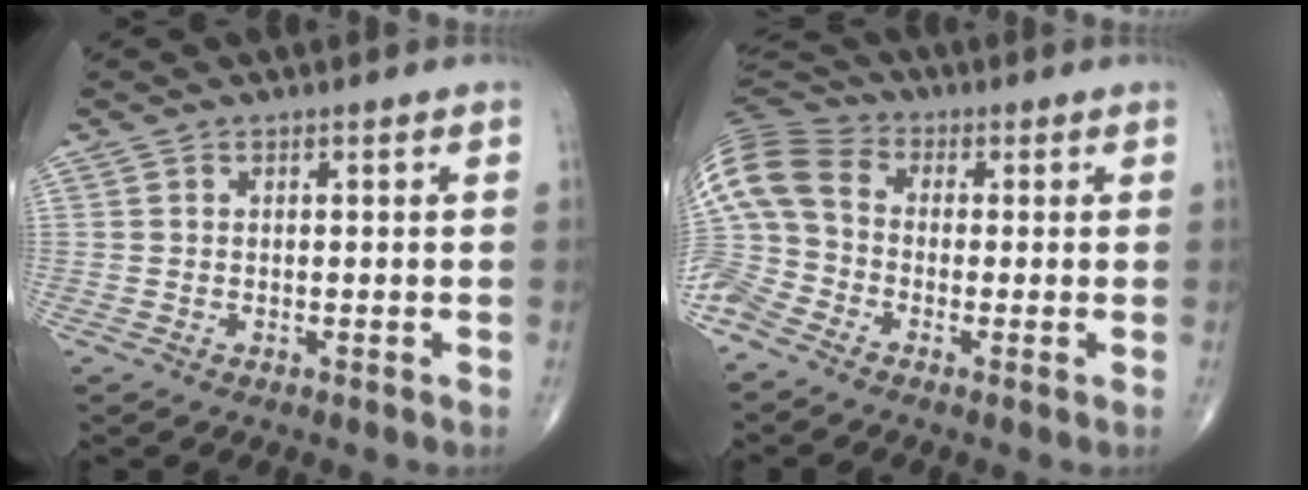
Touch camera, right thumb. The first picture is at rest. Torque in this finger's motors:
{"motor_torque": [0.35, 1.32, 1.95, -0.13, 0.66]}